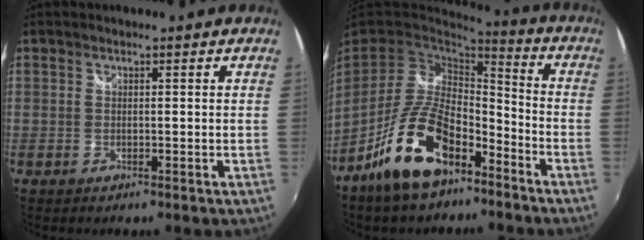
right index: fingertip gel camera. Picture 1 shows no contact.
{"total": 17.0, "force": [-10.2, 7.8, 11.2], "torque": [-0.222, -0.002, -0.179]}